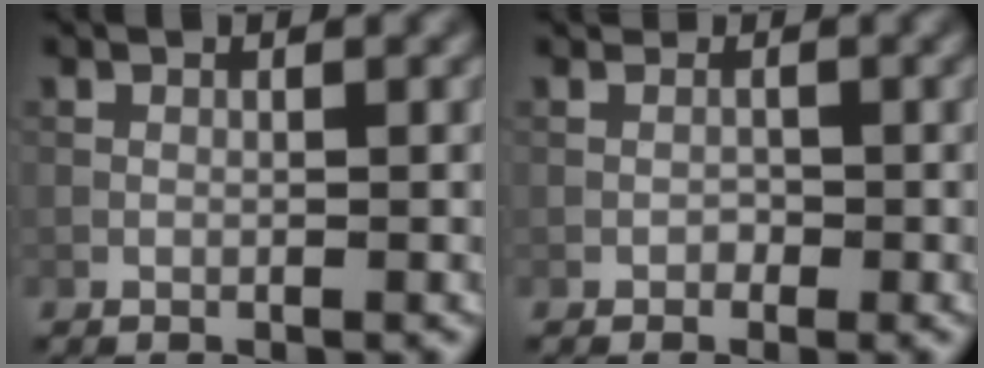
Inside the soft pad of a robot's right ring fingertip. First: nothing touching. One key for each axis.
{"total": 0.9, "fx": -0.2, "fy": 0.9, "fz": 0.1, "tx": 0.007, "ty": 0.000, "tz": -0.008}